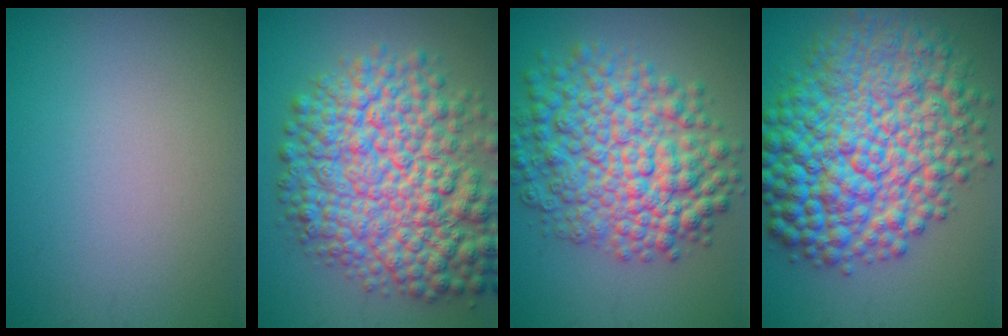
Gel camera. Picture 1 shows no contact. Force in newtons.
{"total": 11.6, "press": 11.6, "slide": 0.4}
{"total": 9.4, "press": 9.4, "slide": 0.2}
{"total": 13.6, "press": 13.6, "slide": 0.1}